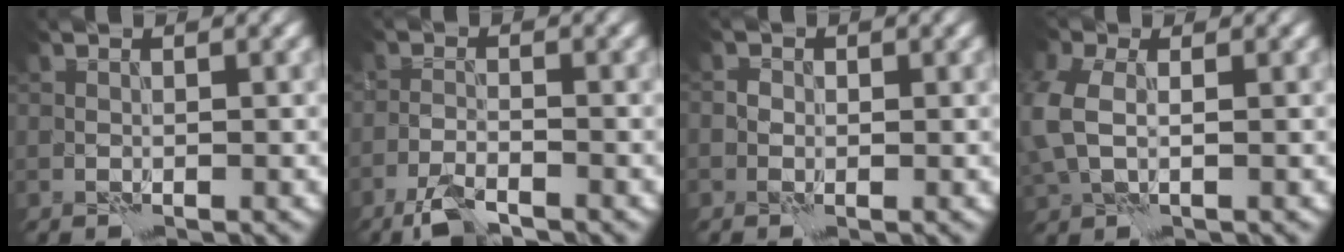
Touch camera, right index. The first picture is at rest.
{"total": 3.3, "force": [-2.6, 0.7, 1.9], "torque": [-0.044, -0.003, -0.059]}
{"total": 0.9, "force": [-0.2, 0.9, 0.2], "torque": [0.008, 0.003, -0.010]}
{"total": 4.9, "force": [0.3, 3.3, 3.6], "torque": [-0.103, 0.000, 0.000]}